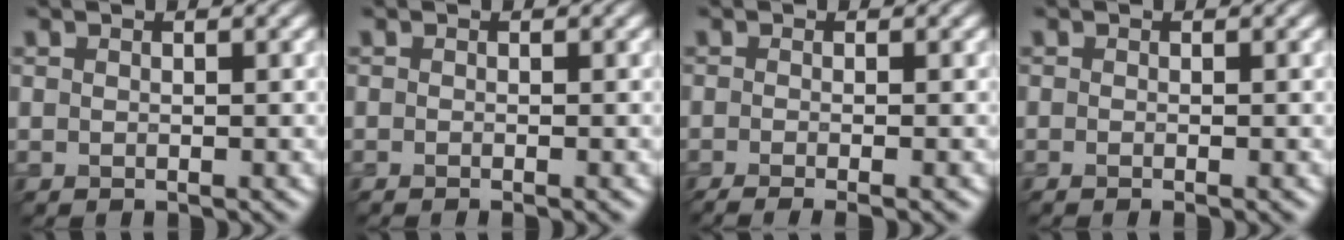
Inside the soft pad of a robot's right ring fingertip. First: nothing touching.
{"total": 1.3, "force": [-0.6, 0.4, 1.1], "torque": [-0.006, -0.009, -0.009]}
{"total": 4.5, "force": [-1.6, 1.8, 3.7], "torque": [-0.029, -0.008, -0.024]}
{"total": 1.6, "force": [-0.5, 0.6, 1.4], "torque": [-0.006, -0.007, -0.010]}